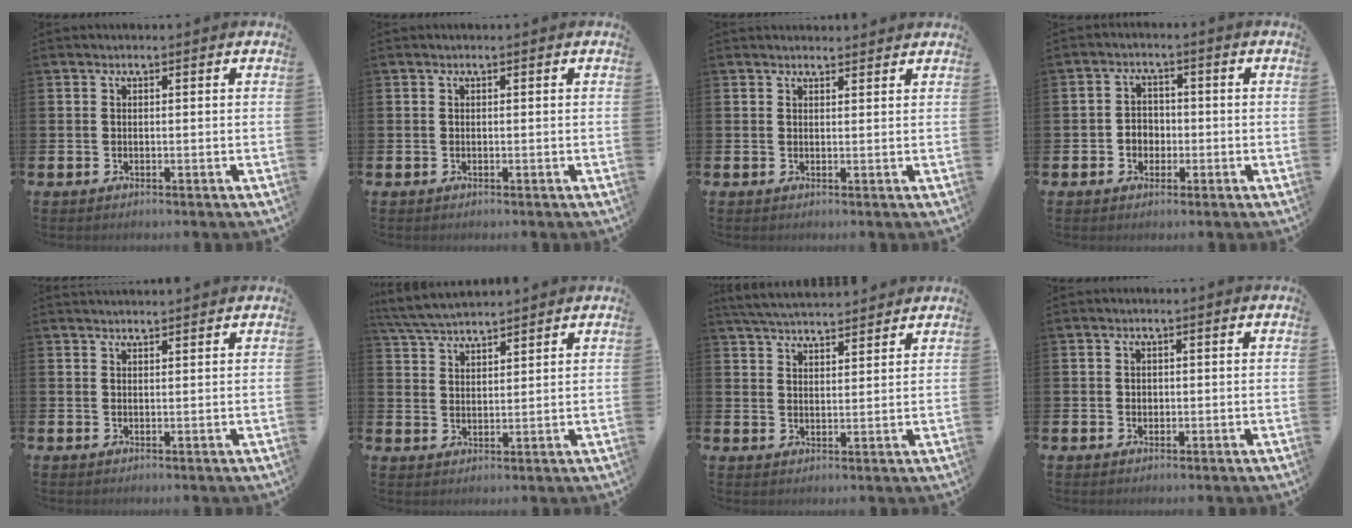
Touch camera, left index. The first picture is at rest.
{"total": 0.0}
{"total": 1.6, "force": [1.5, 0.3, 0.0], "torque": [0.005, -0.004, 0.027]}
{"total": 2.8, "force": [-0.8, 2.5, 1.0], "torque": [-0.012, 0.003, -0.024]}
{"total": 1.5, "force": [1.5, 0.0, 0.1], "torque": [0.005, -0.008, 0.027]}
{"total": 4.7, "force": [4.6, 0.6, 0.9], "torque": [-0.036, -0.018, 0.085]}
{"total": 4.8, "force": [4.7, 0.5, 0.4], "torque": [-0.026, -0.022, 0.086]}
{"total": 0.9, "force": [0.4, 0.7, 0.3], "torque": [0.008, 0.000, 0.003]}